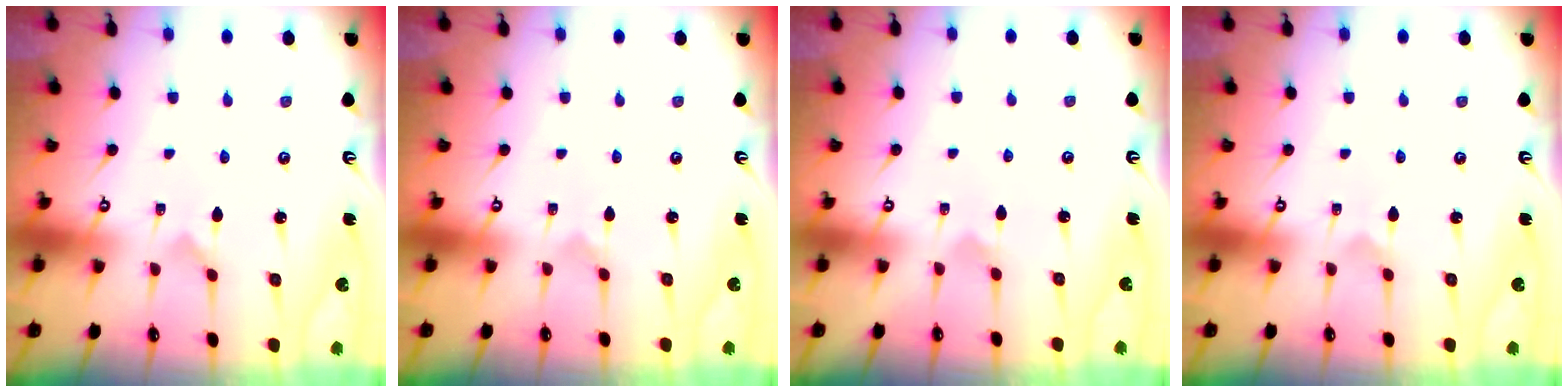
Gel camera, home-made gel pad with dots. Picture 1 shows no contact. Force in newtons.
{"total": 0.0}
{"total": 2.3, "press": 2.3, "slide": 0.2}
{"total": 0.0}